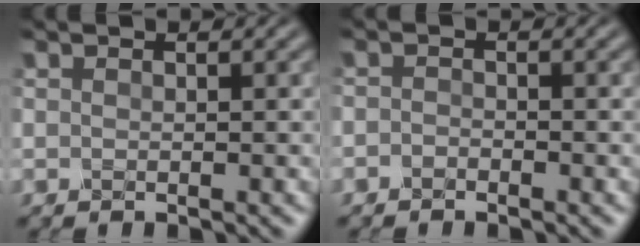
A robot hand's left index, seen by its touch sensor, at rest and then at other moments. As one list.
[{"total": 0.8, "force": [-0.6, 0.3, 0.3], "torque": [-0.006, -0.001, -0.015]}]